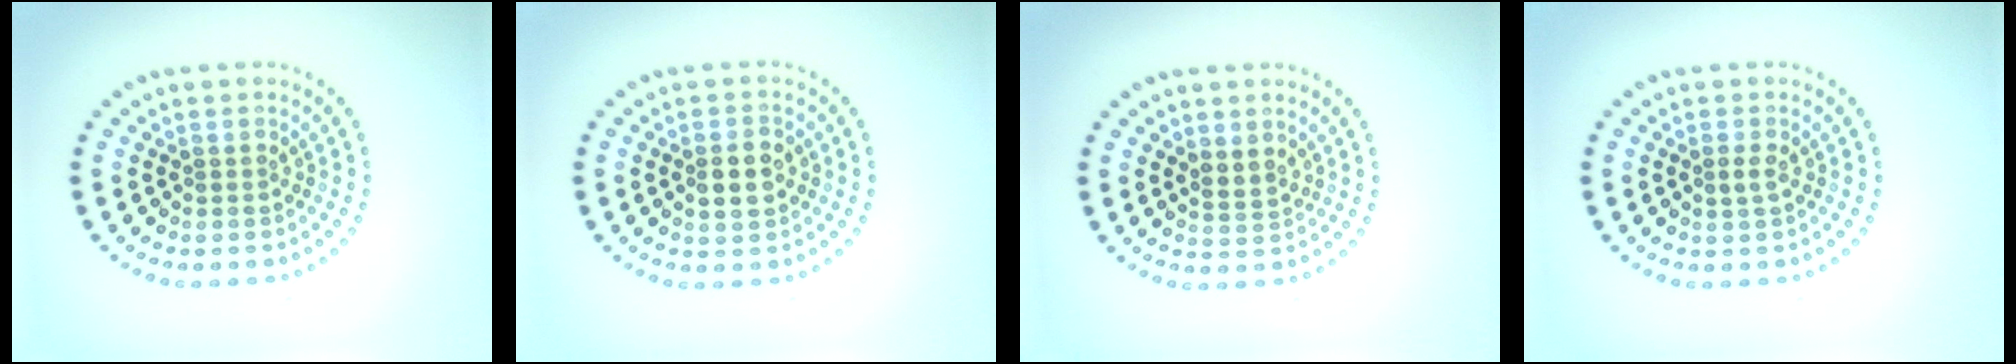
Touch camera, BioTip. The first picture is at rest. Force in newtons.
{"total": 2.9, "press": 2.9, "slide": 0.1}
{"total": 1.6, "press": 1.3, "slide": 1.0}
{"total": 1.1, "press": 1.1, "slide": 0.3}